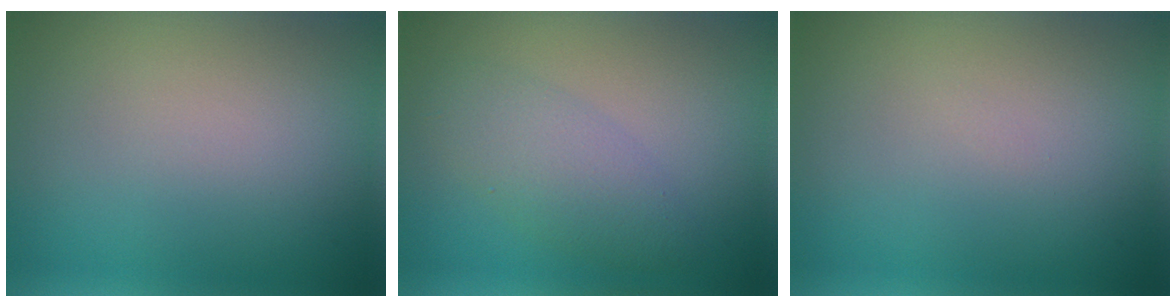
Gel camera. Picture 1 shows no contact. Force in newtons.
{"total": 3.6, "press": 3.6, "slide": 0.2}
{"total": 0.0}